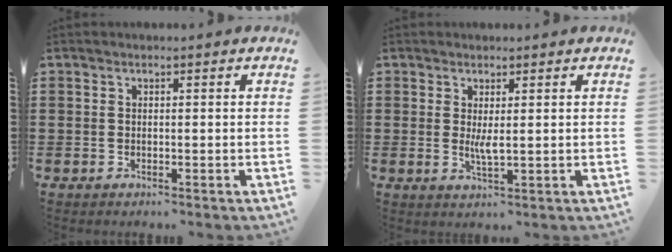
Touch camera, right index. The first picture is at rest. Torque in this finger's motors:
{"motor_torque": [0.54, 0.07, 0.04, 0.04]}